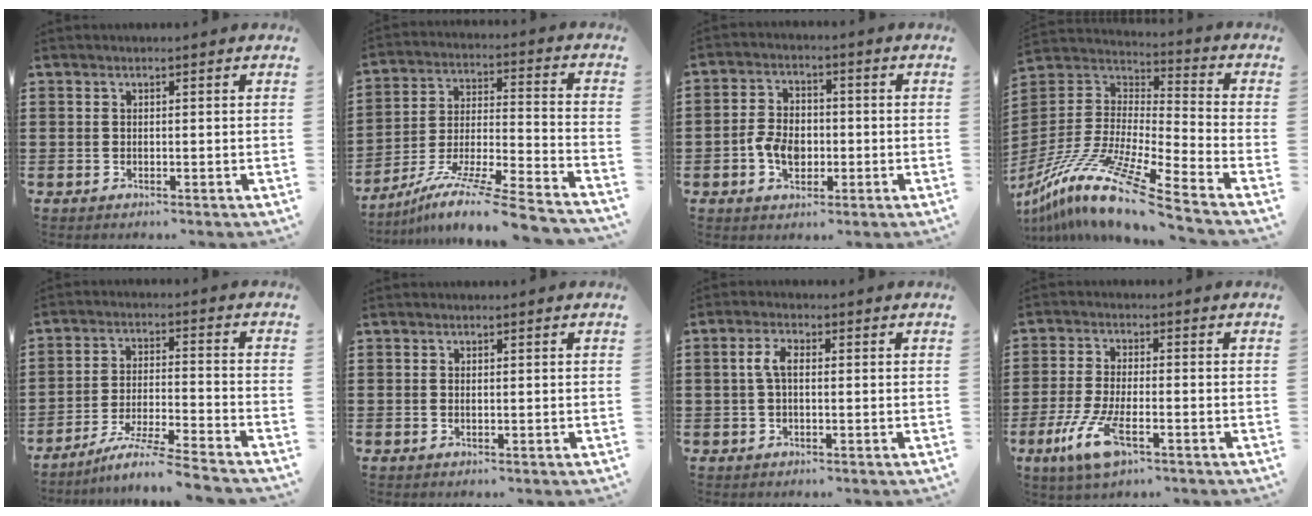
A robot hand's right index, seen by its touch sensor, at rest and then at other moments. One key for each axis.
{"total": 11.2, "fx": -9.5, "fy": -0.1, "fz": 5.9, "tx": -0.102, "ty": 0.008, "tz": -0.186}
{"total": 5.4, "fx": -1.3, "fy": 3.7, "fz": 3.7, "tx": -0.084, "ty": 0.006, "tz": -0.026}
{"total": 14.2, "fx": -11.6, "fy": 0.0, "fz": 8.3, "tx": -0.180, "ty": 0.002, "tz": -0.229}
{"total": 6.8, "fx": -6.1, "fy": -0.8, "fz": 2.9, "tx": -0.066, "ty": -0.017, "tz": -0.122}
{"total": 0.0}
{"total": 3.4, "fx": 0.1, "fy": 1.5, "fz": 3.1, "tx": -0.076, "ty": 0.001, "tz": -0.006}
{"total": 7.8, "fx": -3.6, "fy": 2.4, "fz": 6.5, "tx": -0.150, "ty": -0.016, "tz": -0.066}